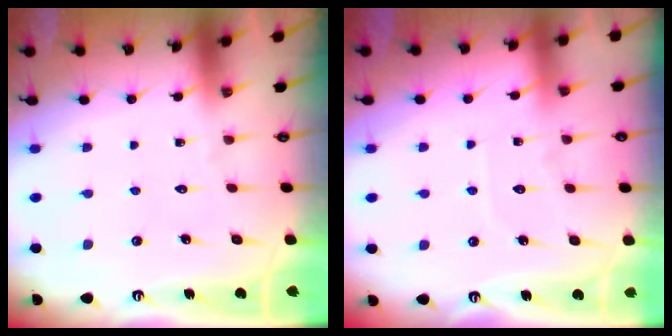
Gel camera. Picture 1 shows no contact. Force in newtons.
{"total": 5.1, "press": 5.0, "slide": 0.6}